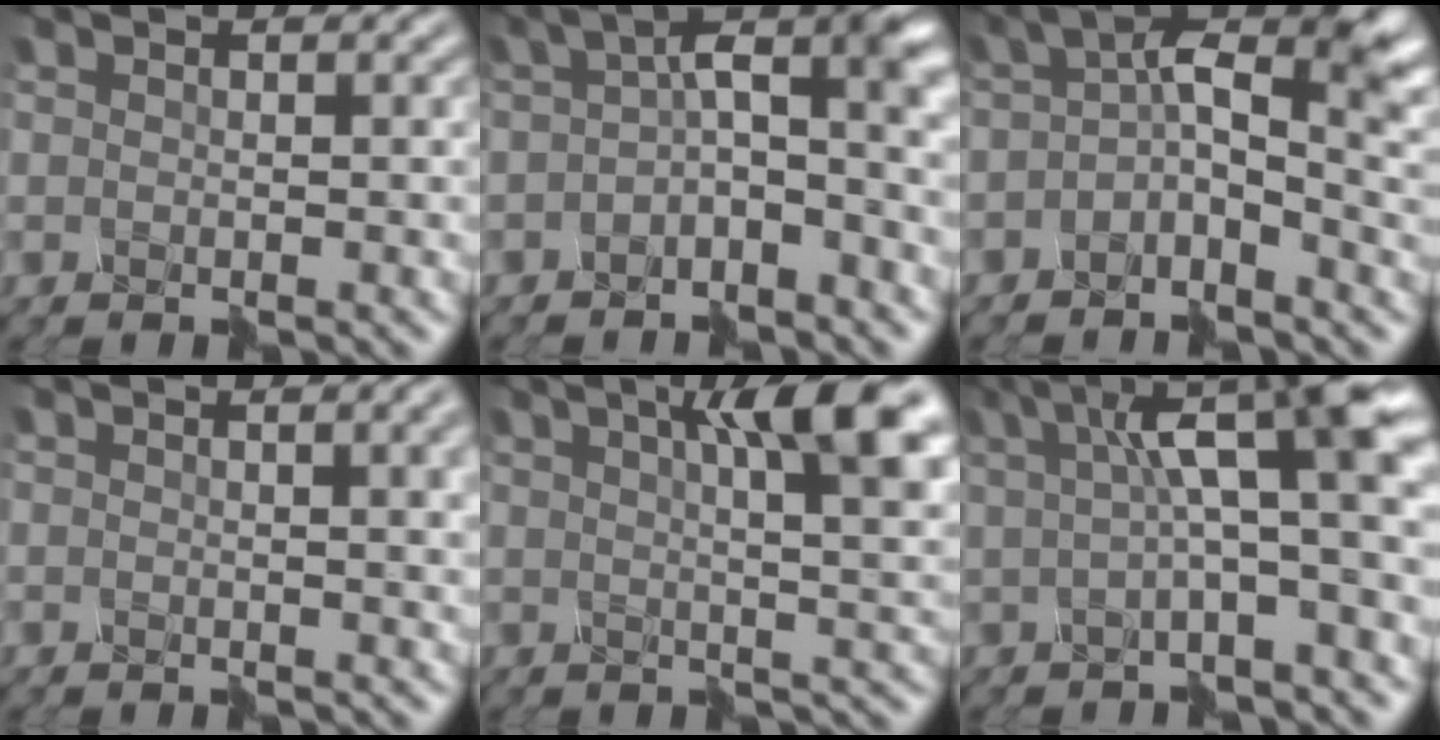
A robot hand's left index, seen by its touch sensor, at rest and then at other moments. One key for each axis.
{"total": 4.6, "fx": -0.4, "fy": 1.7, "fz": 4.3, "tx": -0.062, "ty": 0.024, "tz": -0.024}
{"total": 7.5, "fx": 0.8, "fy": 3.4, "fz": 6.7, "tx": -0.100, "ty": 0.029, "tz": -0.009}
{"total": 5.1, "fx": 1.2, "fy": 2.5, "fz": 4.3, "tx": -0.024, "ty": 0.016, "tz": 0.014}
{"total": 9.4, "fx": 4.0, "fy": 2.5, "fz": 8.1, "tx": -0.078, "ty": 0.024, "tz": 0.047}
{"total": 7.7, "fx": 2.3, "fy": 1.4, "fz": 7.2, "tx": -0.102, "ty": 0.031, "tz": 0.025}